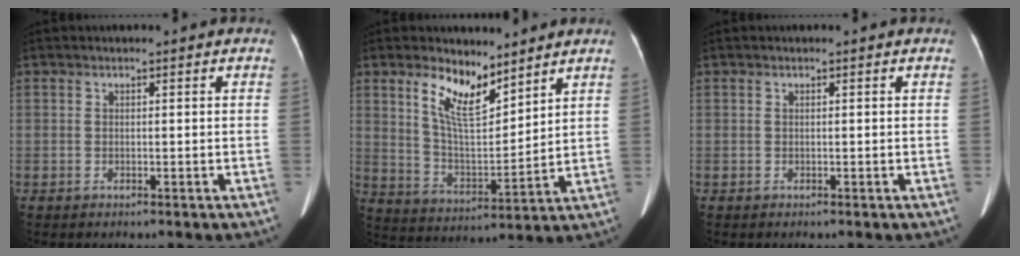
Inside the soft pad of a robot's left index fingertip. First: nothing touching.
{"total": 9.2, "force": [6.2, 3.2, 6.1], "torque": [-0.119, -0.009, 0.124]}
{"total": 0.0}